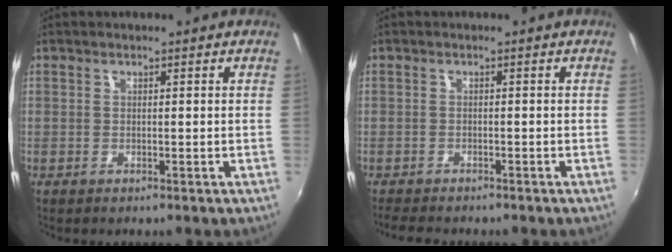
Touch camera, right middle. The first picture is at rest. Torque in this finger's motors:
{"motor_torque": [0.90, -0.94, 0.29, 0.13]}